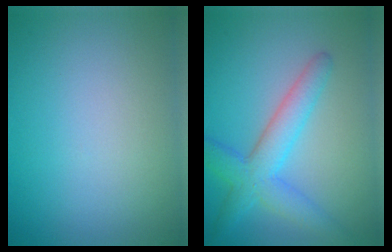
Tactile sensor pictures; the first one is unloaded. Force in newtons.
{"total": 4.6, "press": 4.6, "slide": 0.2}